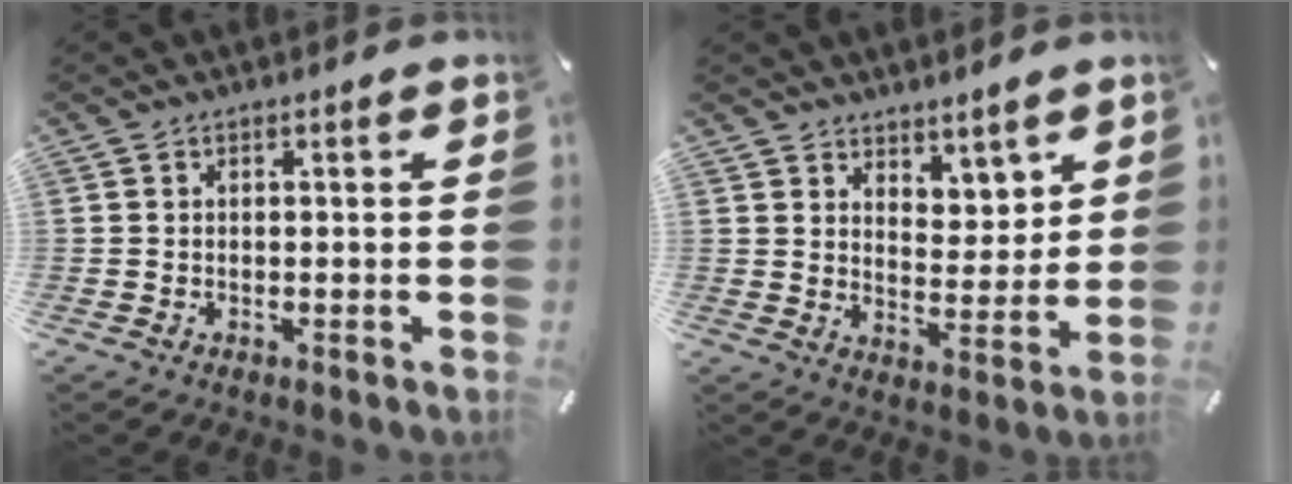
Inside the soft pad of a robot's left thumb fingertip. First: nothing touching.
{"total": 5.9, "force": [4.9, 3.3, -0.5], "torque": [0.008, -0.041, 0.092]}